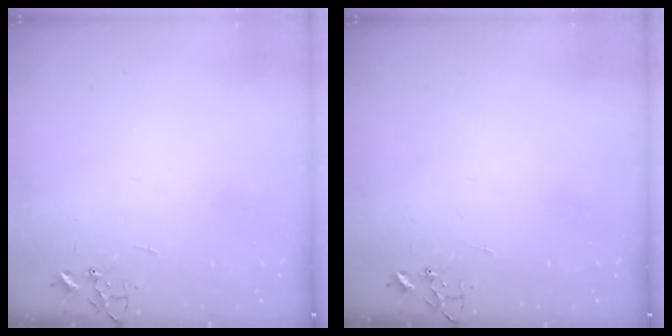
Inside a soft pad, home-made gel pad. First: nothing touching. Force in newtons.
{"total": 0.0}